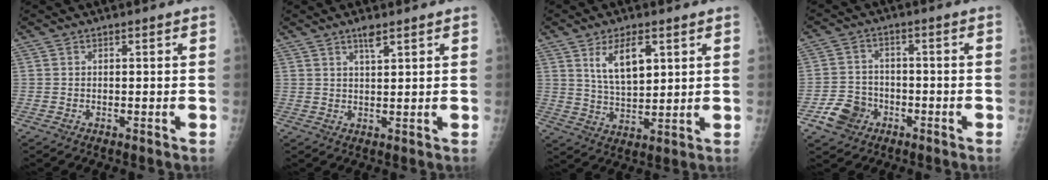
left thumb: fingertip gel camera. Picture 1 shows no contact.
{"total": 2.9, "force": [1.9, 0.7, 2.1], "torque": [-0.033, -0.010, 0.036]}
{"total": 9.1, "force": [3.9, 4.2, 7.0], "torque": [-0.106, -0.022, 0.078]}
{"total": 6.8, "force": [-3.3, 5.5, 2.1], "torque": [-0.019, 0.020, -0.056]}